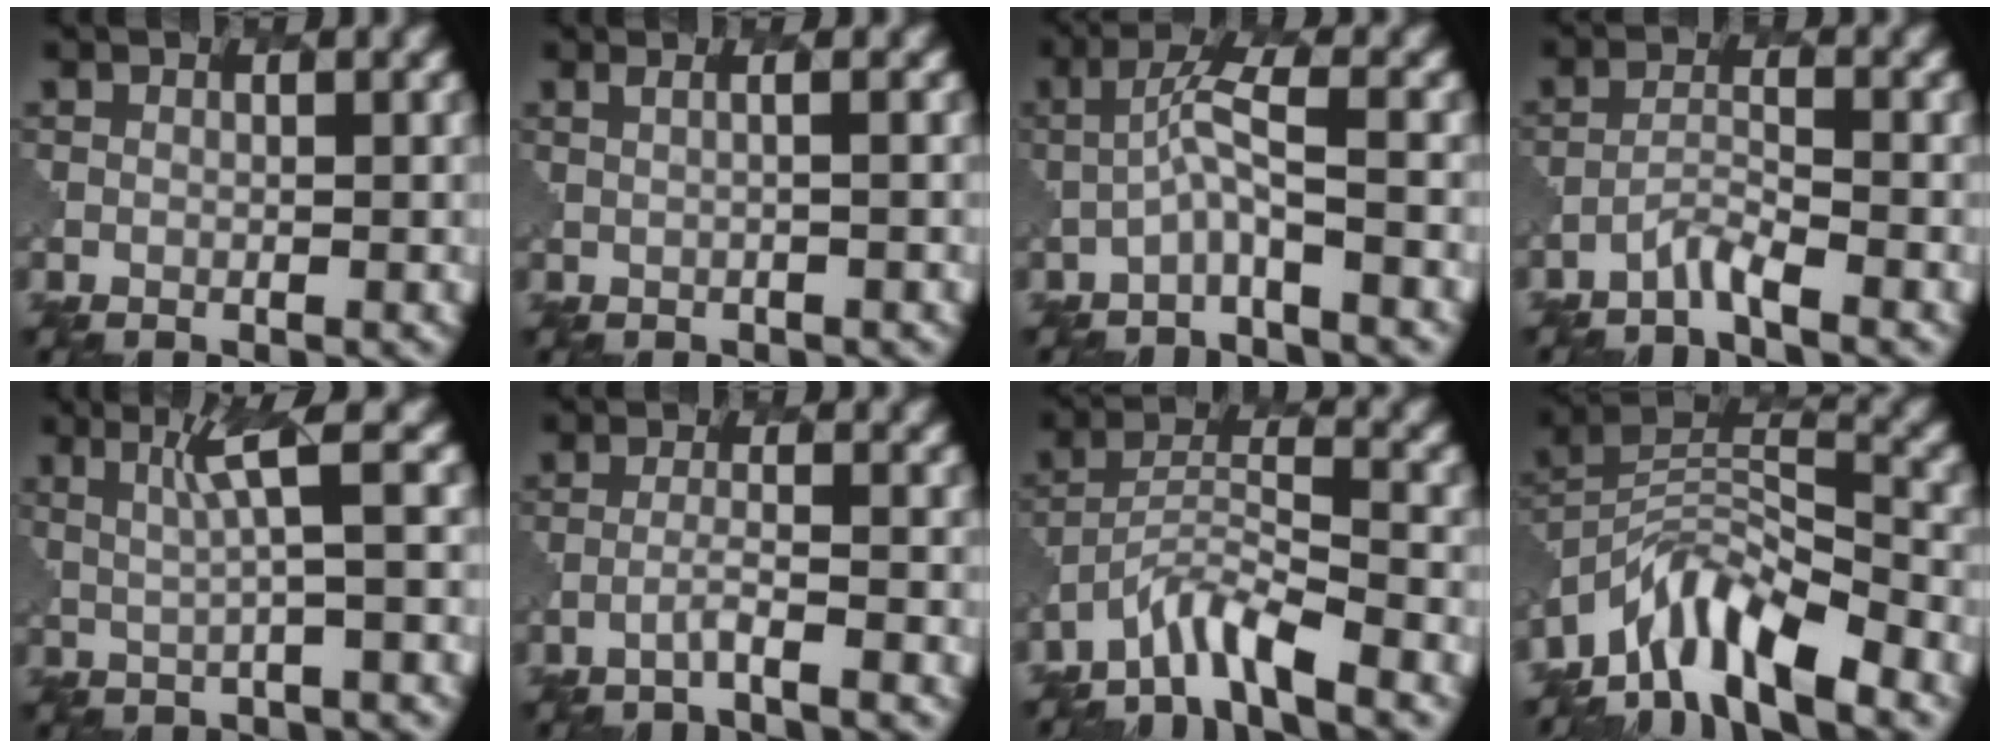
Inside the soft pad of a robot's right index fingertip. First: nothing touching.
{"total": 2.1, "force": [0.7, 1.0, 1.7], "torque": [-0.013, -0.006, -0.002]}
{"total": 2.6, "force": [-1.1, 0.2, 2.3], "torque": [-0.049, 0.011, -0.029]}
{"total": 1.9, "force": [-1.8, 0.0, 0.7], "torque": [-0.015, 0.003, -0.043]}
{"total": 3.6, "force": [1.1, 0.3, 3.4], "torque": [-0.063, 0.005, 0.027]}
{"total": 1.7, "force": [-1.0, 0.1, 1.4], "torque": [-0.019, 0.006, -0.029]}
{"total": 4.4, "force": [-3.8, 0.6, 2.3], "torque": [-0.043, 0.002, -0.078]}
{"total": 7.6, "force": [-6.2, 2.2, 3.9], "torque": [-0.060, -0.002, -0.124]}